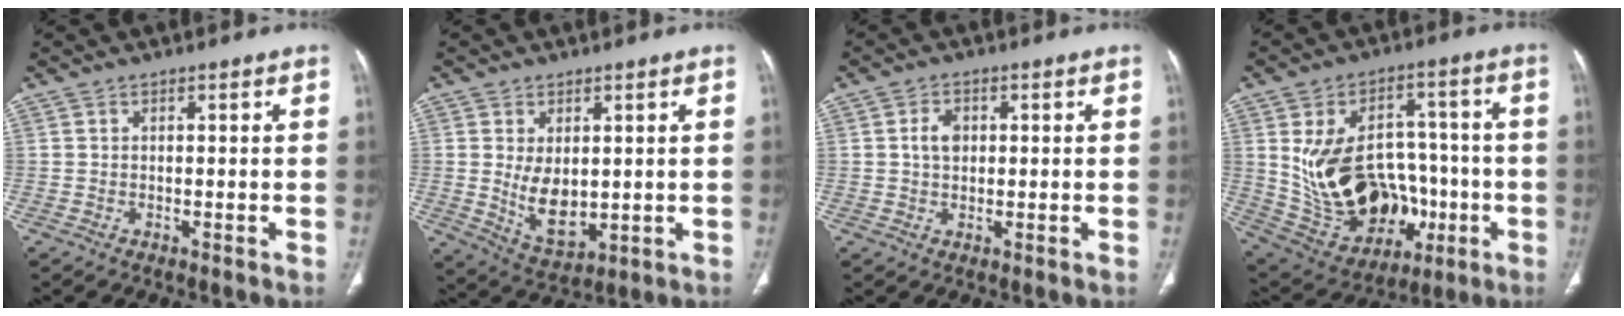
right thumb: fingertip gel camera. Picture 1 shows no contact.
{"total": 8.5, "force": [0.6, 5.2, 6.7], "torque": [-0.094, -0.019, 0.031]}
{"total": 3.5, "force": [0.6, 2.5, 2.3], "torque": [-0.036, 0.004, 0.008]}
{"total": 21.5, "force": [-1.9, 14.6, 15.7], "torque": [-0.250, 0.021, 0.016]}